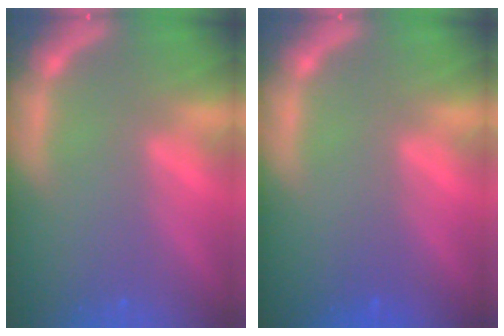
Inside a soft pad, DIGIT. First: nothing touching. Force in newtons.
{"total": 1.0}